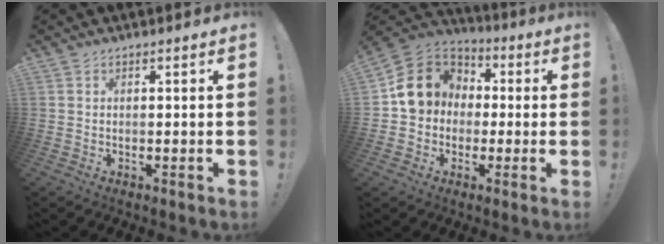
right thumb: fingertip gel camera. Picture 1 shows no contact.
{"total": 12.7, "force": [1.9, 11.1, 6.0], "torque": [-0.088, 0.012, 0.047]}